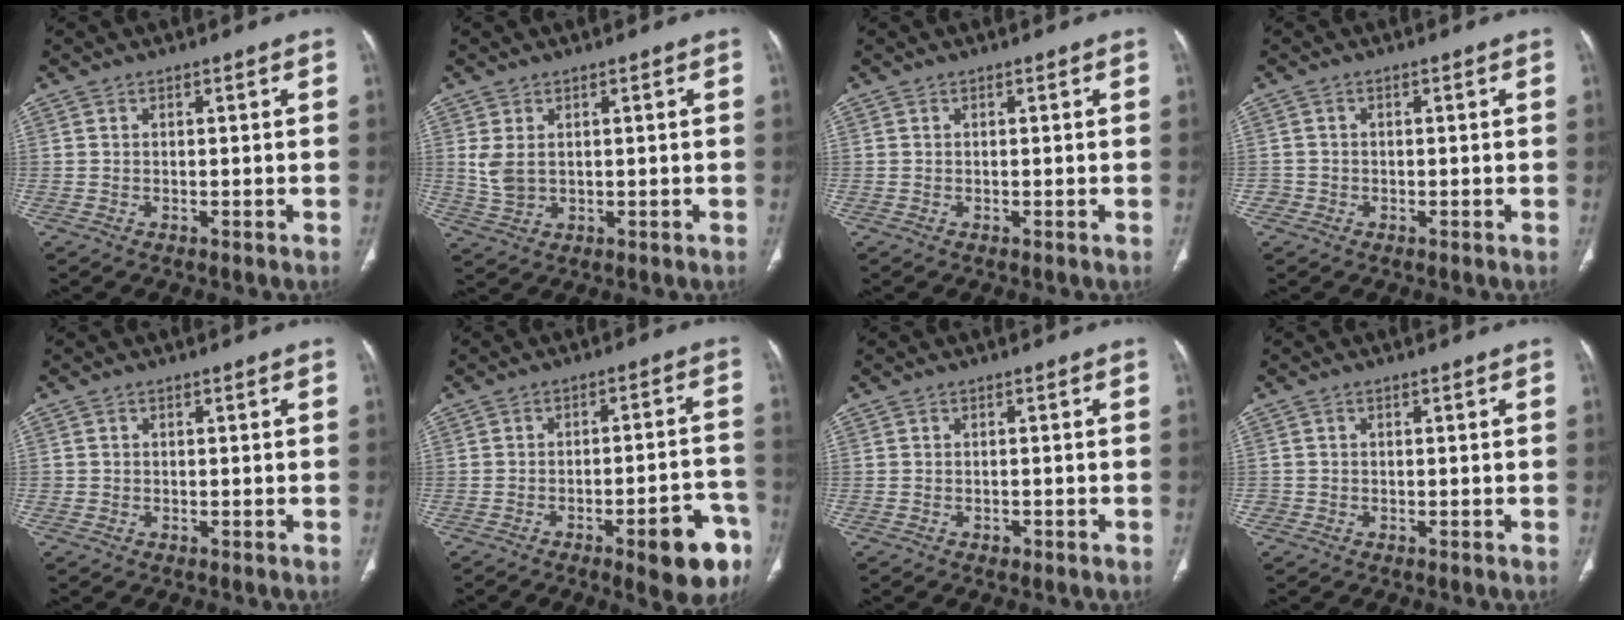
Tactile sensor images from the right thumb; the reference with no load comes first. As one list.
[{"total": 4.1, "force": [1.0, 2.6, 2.9], "torque": [-0.066, -0.004, 0.029]}, {"total": 0.0}, {"total": 1.3, "force": [-0.5, 1.2, -0.1], "torque": [0.011, 0.007, -0.014]}, {"total": 0.7, "force": [0.0, 0.7, 0.0], "torque": [0.006, 0.005, -0.001]}, {"total": 11.6, "force": [-6.2, 3.4, 9.1], "torque": [-0.099, 0.038, -0.077]}, {"total": 0.9, "force": [-0.6, 0.6, 0.4], "torque": [-0.006, 0.004, -0.008]}, {"total": 0.7, "force": [-0.2, 0.6, 0.0], "torque": [0.007, 0.006, -0.005]}]